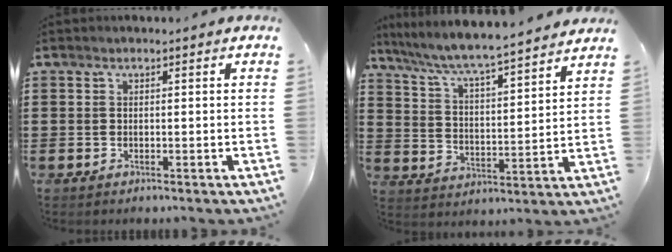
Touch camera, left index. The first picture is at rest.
{"total": 5.6, "force": [5.2, -0.3, 2.1], "torque": [-0.064, -0.039, 0.081]}